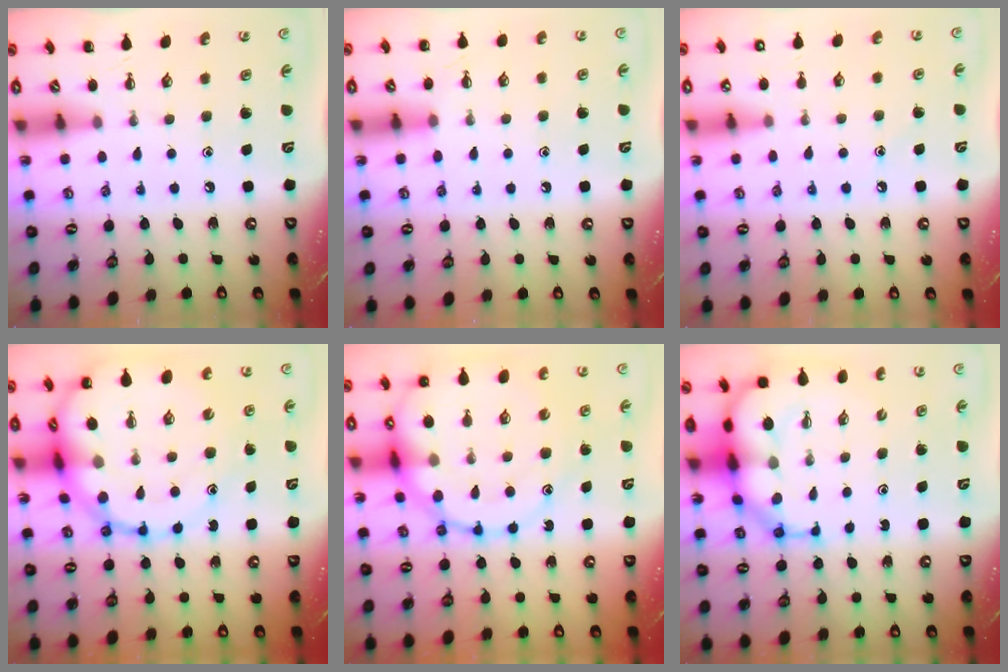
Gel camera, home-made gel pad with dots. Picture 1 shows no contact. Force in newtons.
{"total": 7.5, "press": 7.2, "slide": 2.0}
{"total": 7.5, "press": 7.2, "slide": 2.1}
{"total": 19.0, "press": 18.6, "slide": 3.5}
{"total": 22.0, "press": 21.6, "slide": 4.0}
{"total": 10.8, "press": 10.3, "slide": 2.9}